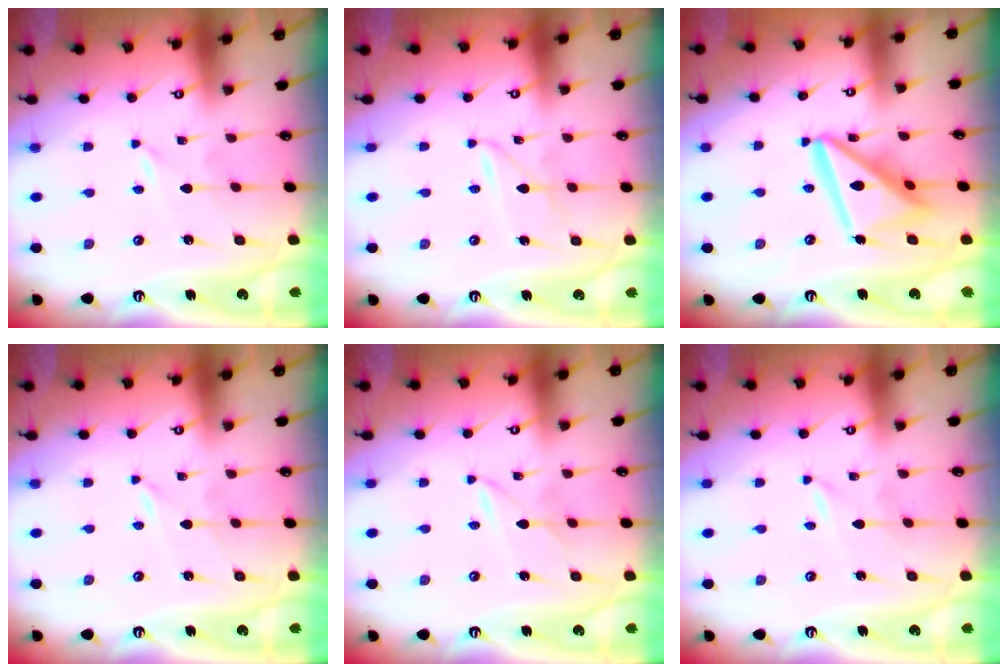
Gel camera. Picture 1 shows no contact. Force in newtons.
{"total": 2.5, "press": 2.5, "slide": 0.3}
{"total": 18.0, "press": 17.9, "slide": 2.0}
{"total": 0.0}
{"total": 1.7, "press": 1.6, "slide": 0.2}
{"total": 0.0}